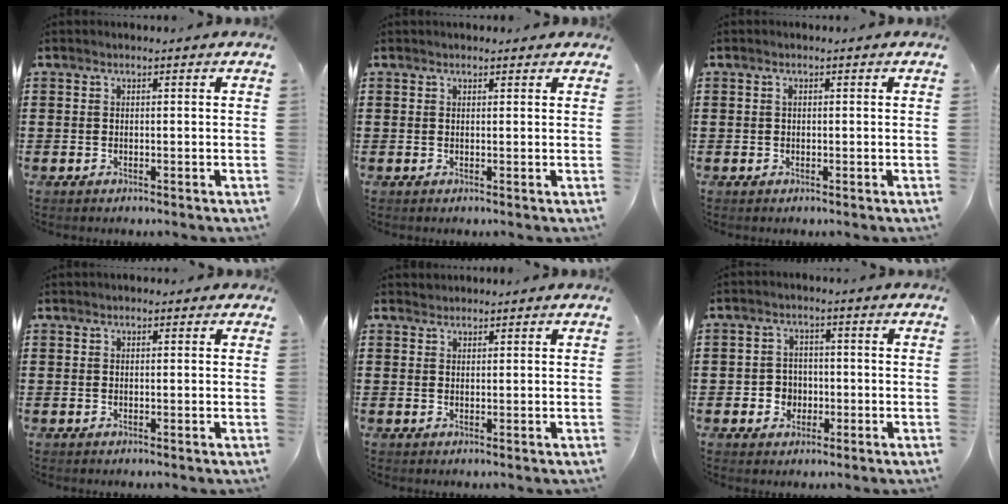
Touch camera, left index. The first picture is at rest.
{"total": 0.8, "force": [0.7, 0.3, 0.3], "torque": [-0.007, 0.002, 0.013]}
{"total": 0.6, "force": [0.1, 0.4, 0.4], "torque": [-0.011, 0.002, 0.001]}
{"total": 0.6, "force": [0.3, 0.4, 0.3], "torque": [-0.006, 0.005, 0.005]}
{"total": 1.0, "force": [1.0, 0.3, -0.1], "torque": [-0.001, 0.001, 0.021]}
{"total": 3.2, "force": [-1.0, 2.9, 1.0], "torque": [-0.029, 0.004, -0.023]}